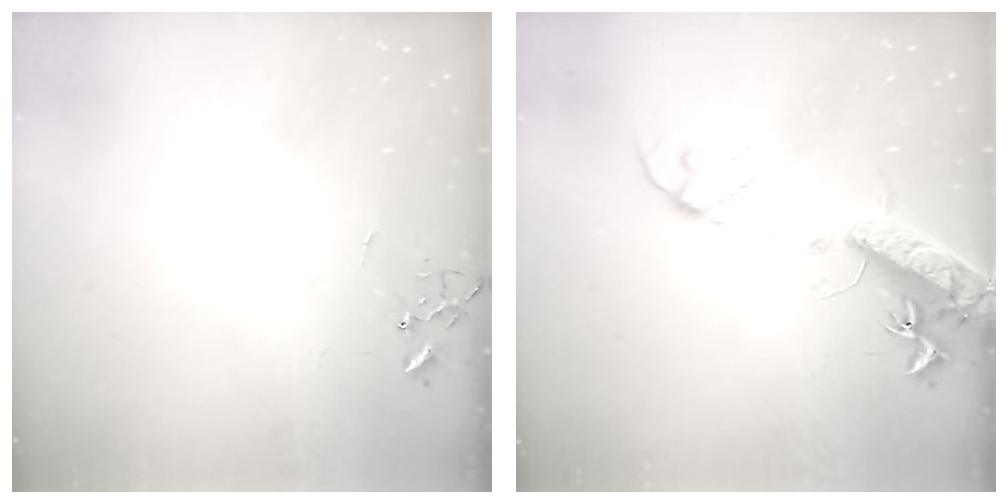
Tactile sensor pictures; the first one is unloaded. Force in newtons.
{"total": 16.1, "press": 15.7, "slide": 3.6}